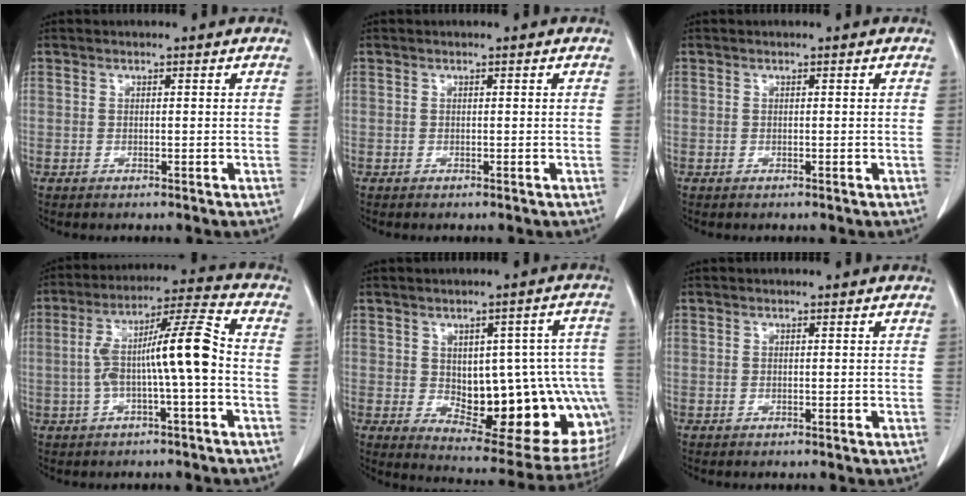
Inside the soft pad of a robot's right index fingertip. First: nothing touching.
{"total": 0.0}
{"total": 0.0}
{"total": 11.2, "force": [-1.2, 0.7, 11.1], "torque": [-0.200, 0.033, -0.025]}
{"total": 20.9, "force": [-2.7, 8.6, 18.9], "torque": [-0.175, 0.021, -0.004]}
{"total": 0.0}